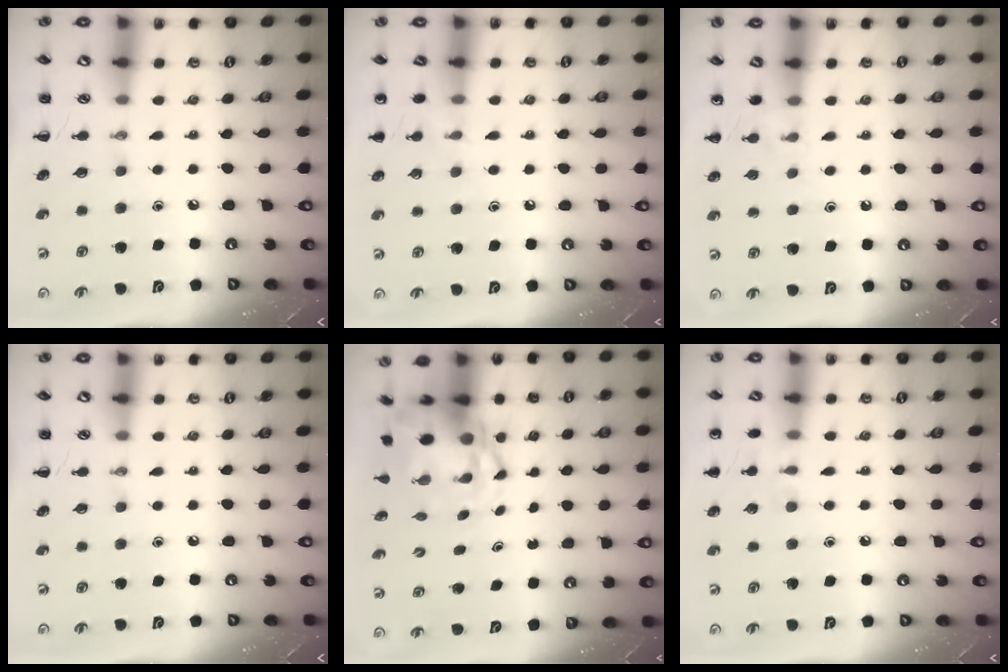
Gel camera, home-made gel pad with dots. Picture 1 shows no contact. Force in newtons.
{"total": 7.0, "press": 6.7, "slide": 1.9}
{"total": 5.3, "press": 5.0, "slide": 1.7}
{"total": 0.0}
{"total": 4.8, "press": 4.6, "slide": 1.2}
{"total": 5.4, "press": 5.1, "slide": 1.6}